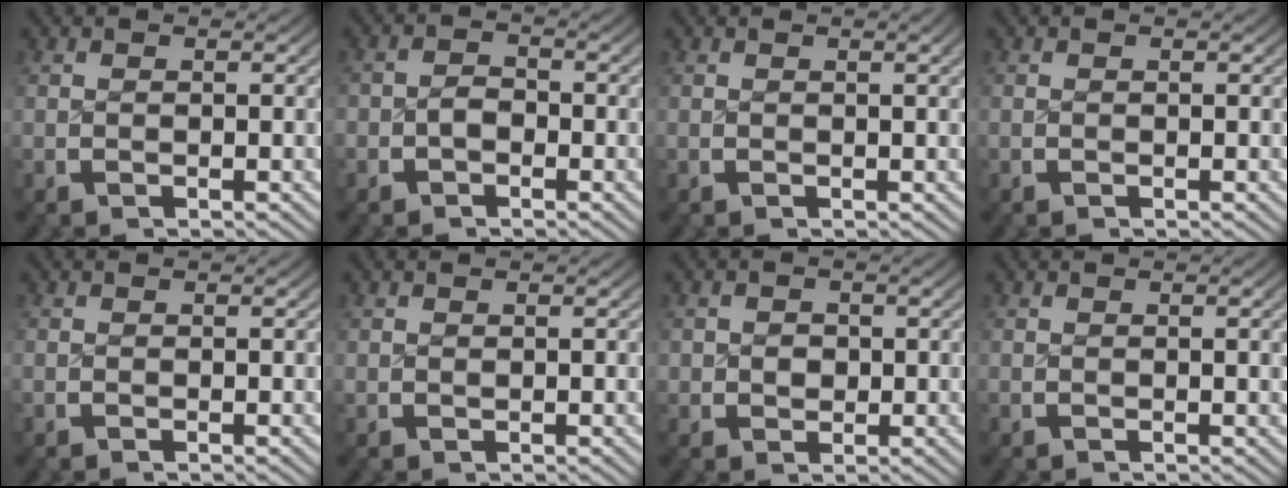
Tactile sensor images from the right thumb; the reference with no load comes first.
{"total": 2.0, "force": [-0.8, 1.6, 0.8], "torque": [-0.017, -0.008, -0.011]}
{"total": 0.7, "force": [0.2, -0.1, 0.7], "torque": [-0.013, 0.004, 0.008]}
{"total": 0.0}
{"total": 0.0}
{"total": 0.6, "force": [0.3, 0.4, 0.3], "torque": [-0.013, -0.005, 0.012]}
{"total": 2.3, "force": [0.3, 2.1, 1.0], "torque": [-0.020, -0.008, 0.014]}
{"total": 0.7, "force": [0.1, -0.1, 0.7], "torque": [-0.014, 0.002, 0.006]}